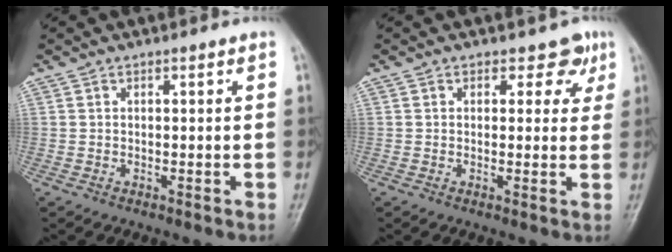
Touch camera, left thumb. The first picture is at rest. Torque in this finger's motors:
{"motor_torque": [0.10, 0.51, -0.30, -0.14, -0.04]}